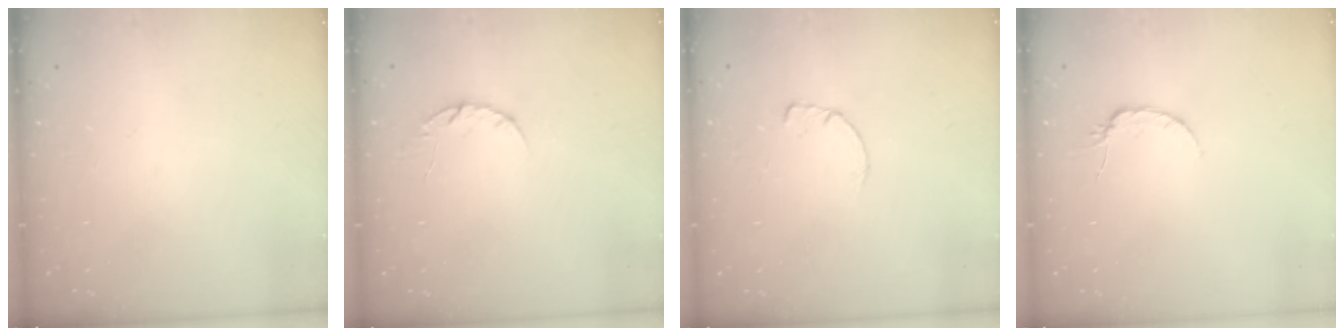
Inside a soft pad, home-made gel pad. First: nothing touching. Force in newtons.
{"total": 4.4, "press": 4.4, "slide": 0.6}
{"total": 0.7, "press": 0.6, "slide": 0.2}
{"total": 5.3, "press": 5.2, "slide": 0.6}